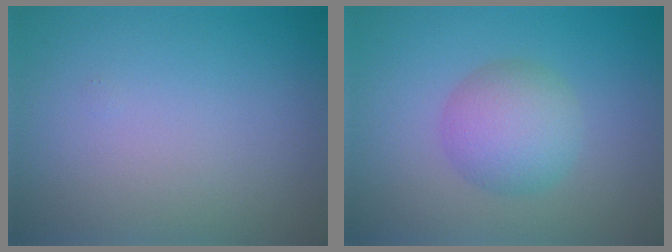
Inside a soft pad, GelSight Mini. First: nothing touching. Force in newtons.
{"total": 4.3, "press": 4.3, "slide": 0.1}